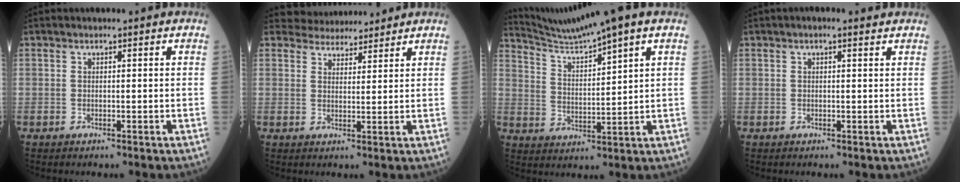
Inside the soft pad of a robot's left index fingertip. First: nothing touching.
{"total": 5.9, "force": [5.7, 1.7, 0.2], "torque": [-0.004, 0.015, 0.083]}
{"total": 8.5, "force": [7.4, -1.6, 3.9], "torque": [-0.083, 0.008, 0.144]}
{"total": 2.0, "force": [1.4, 0.6, 1.3], "torque": [-0.025, 0.014, 0.018]}